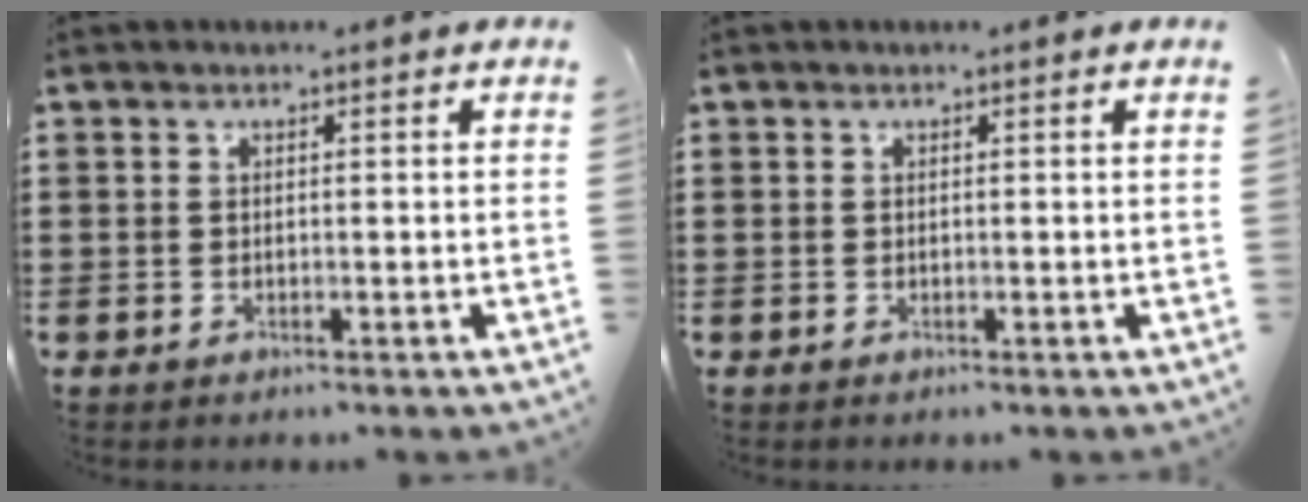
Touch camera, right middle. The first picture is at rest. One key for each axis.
{"total": 0.0}